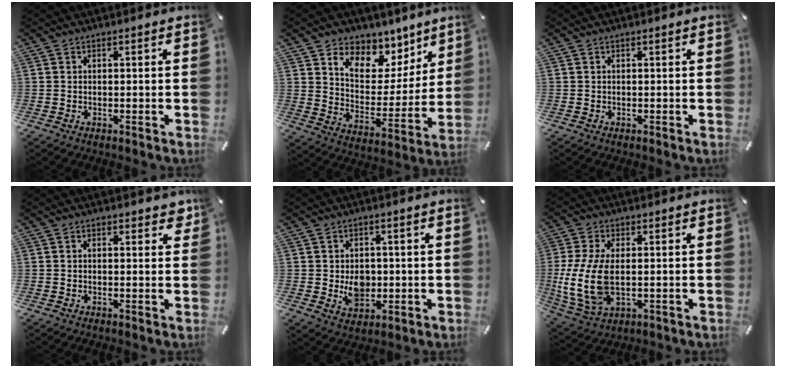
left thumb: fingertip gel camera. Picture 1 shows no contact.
{"total": 9.5, "force": [6.6, 6.6, 1.6], "torque": [-0.022, -0.079, 0.120]}
{"total": 0.0}
{"total": 2.3, "force": [1.4, 1.1, 1.5], "torque": [-0.016, -0.003, 0.020]}
{"total": 6.3, "force": [-0.3, 5.3, 3.4], "torque": [-0.040, -0.005, -0.005]}
{"total": 11.9, "force": [-0.2, 6.5, 9.9], "torque": [-0.228, -0.014, -0.001]}